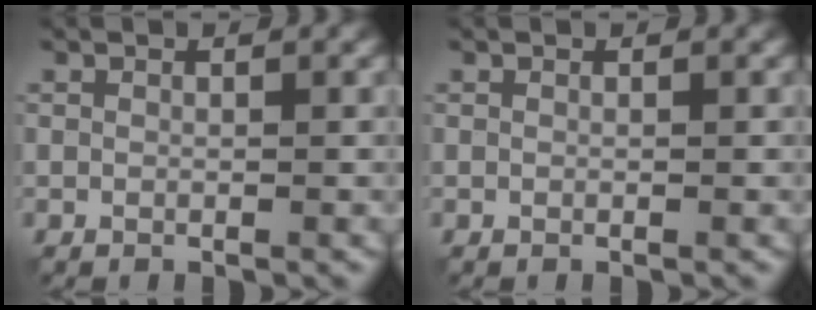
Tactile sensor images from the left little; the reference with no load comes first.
{"total": 0.0}